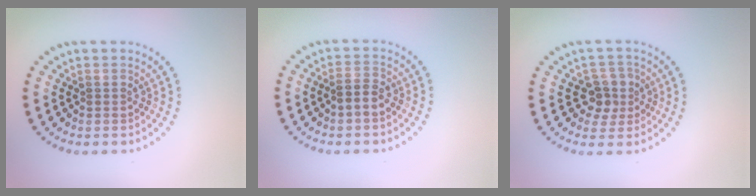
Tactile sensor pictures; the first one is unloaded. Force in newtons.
{"total": 1.8, "press": 1.7, "slide": 0.5}
{"total": 2.6, "press": 2.4, "slide": 1.2}